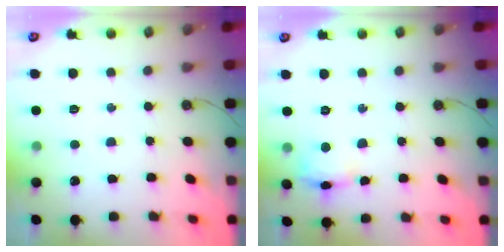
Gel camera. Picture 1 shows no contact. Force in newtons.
{"total": 7.1, "press": 7.0, "slide": 1.1}